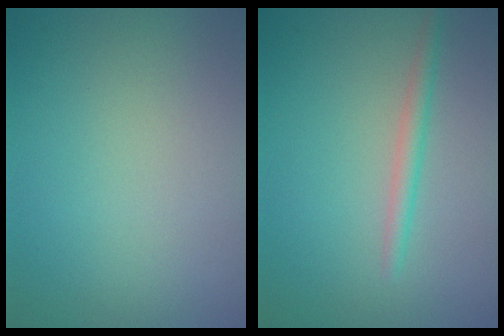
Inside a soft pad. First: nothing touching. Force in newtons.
{"total": 1.6, "press": 1.6, "slide": 0.0}